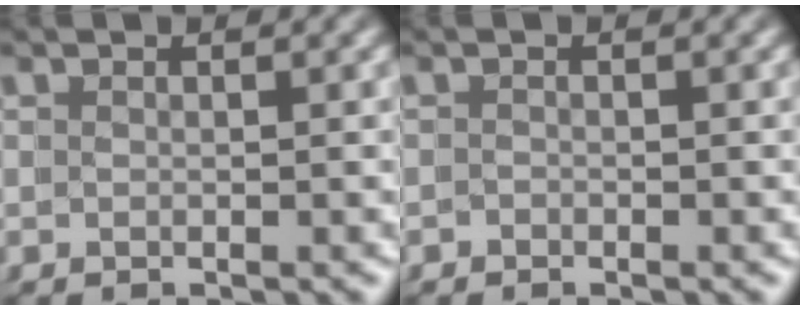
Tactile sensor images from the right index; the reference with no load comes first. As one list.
[{"total": 0.8, "force": [-0.6, -0.1, -0.5], "torque": [0.008, -0.002, -0.012]}]